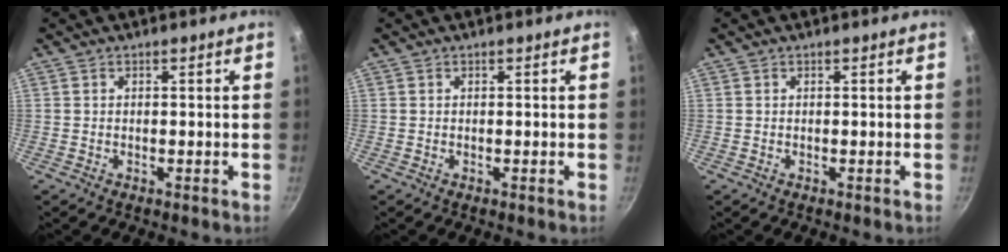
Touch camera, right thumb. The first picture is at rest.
{"total": 0.0}
{"total": 0.0}